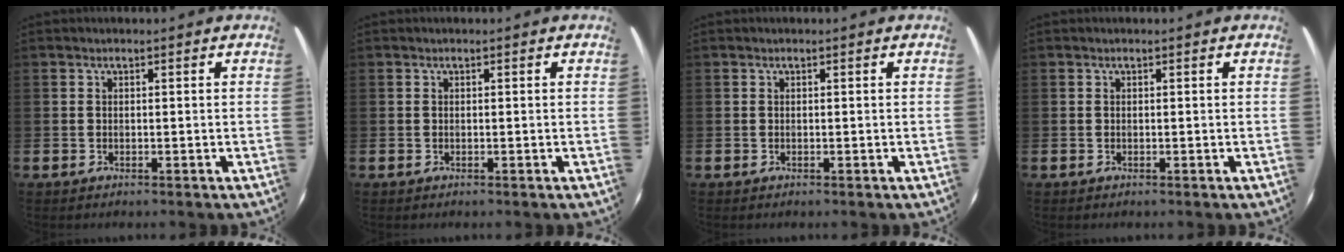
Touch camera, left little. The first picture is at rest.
{"total": 0.0}
{"total": 0.0}
{"total": 0.0}